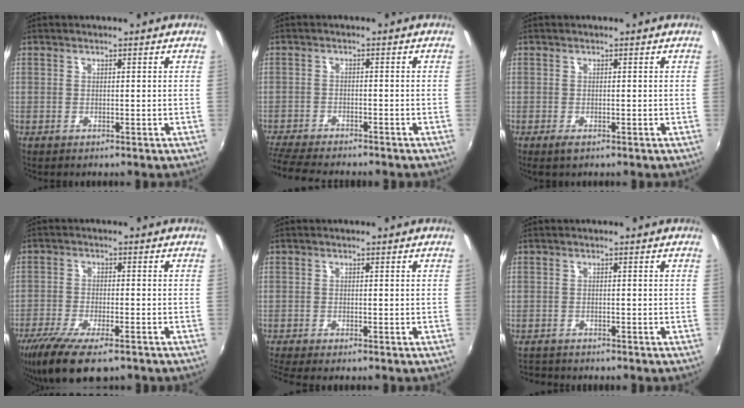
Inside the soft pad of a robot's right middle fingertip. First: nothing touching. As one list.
[{"total": 10.2, "force": [-9.1, 1.7, 4.2], "torque": [-0.111, -0.025, -0.156]}, {"total": 1.4, "force": [-0.8, 0.5, 1.0], "torque": [-0.020, -0.006, -0.015]}, {"total": 12.7, "force": [-8.9, 3.8, 8.3], "torque": [-0.183, -0.045, -0.156]}, {"total": 3.0, "force": [-2.5, 0.0, 1.6], "torque": [-0.038, -0.018, -0.049]}, {"total": 2.7, "force": [-2.6, 0.6, 0.4], "torque": [-0.018, -0.011, -0.047]}]